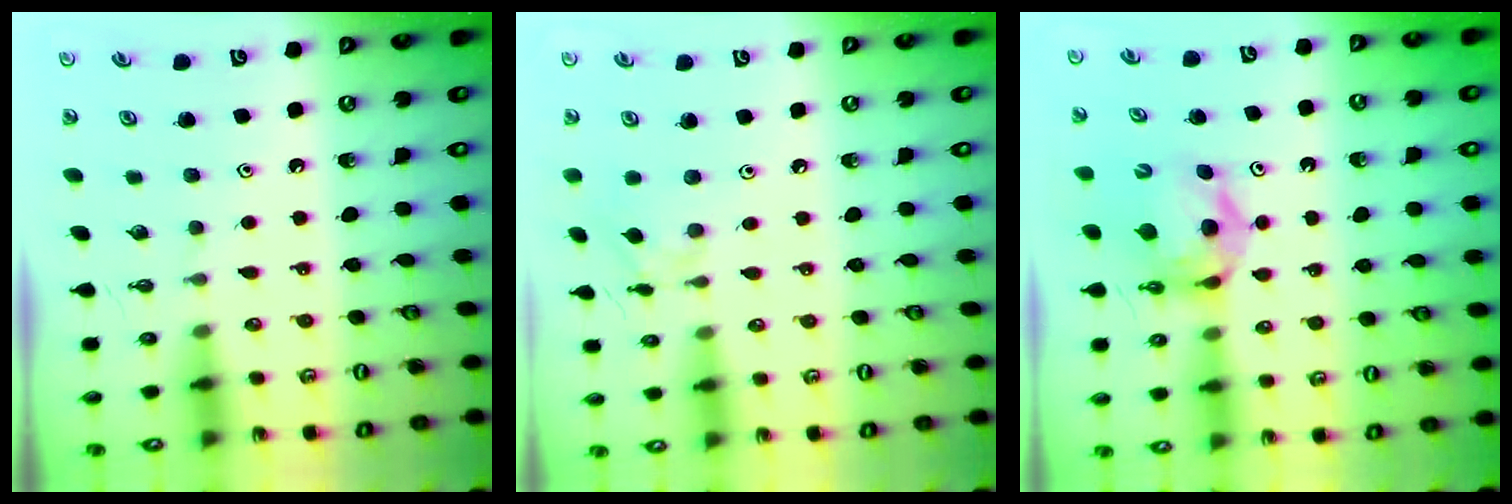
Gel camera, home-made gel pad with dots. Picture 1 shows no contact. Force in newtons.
{"total": 5.2, "press": 5.2, "slide": 0.3}
{"total": 9.0, "press": 9.0, "slide": 0.6}